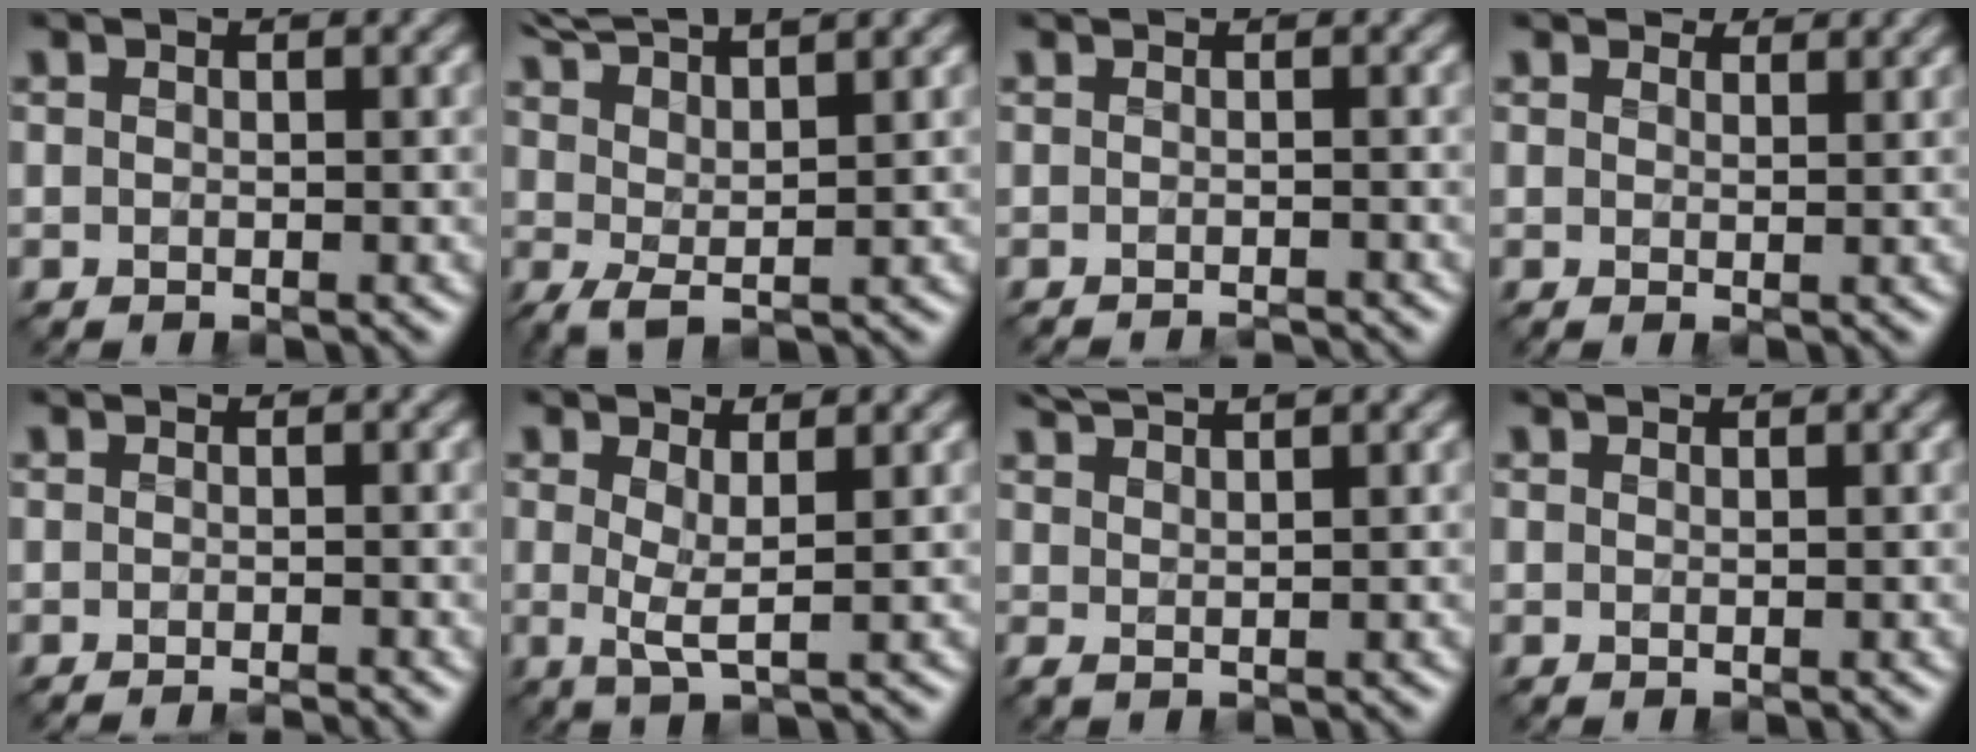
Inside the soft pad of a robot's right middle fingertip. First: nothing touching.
{"total": 6.1, "force": [4.4, 1.2, 4.0], "torque": [-0.071, 0.015, 0.080]}
{"total": 1.8, "force": [-1.4, 0.4, 1.1], "torque": [0.003, -0.007, -0.023]}
{"total": 2.9, "force": [2.6, 0.9, 1.0], "torque": [-0.023, 0.002, 0.030]}
{"total": 1.9, "force": [-1.0, 0.6, 1.5], "torque": [0.000, -0.010, -0.020]}
{"total": 2.4, "force": [0.7, 0.4, 2.2], "torque": [-0.040, -0.010, 0.011]}
{"total": 3.0, "force": [2.5, 0.6, 1.6], "torque": [-0.018, 0.011, 0.044]}
{"total": 1.2, "force": [1.2, 0.1, 0.3], "torque": [-0.012, -0.002, 0.012]}